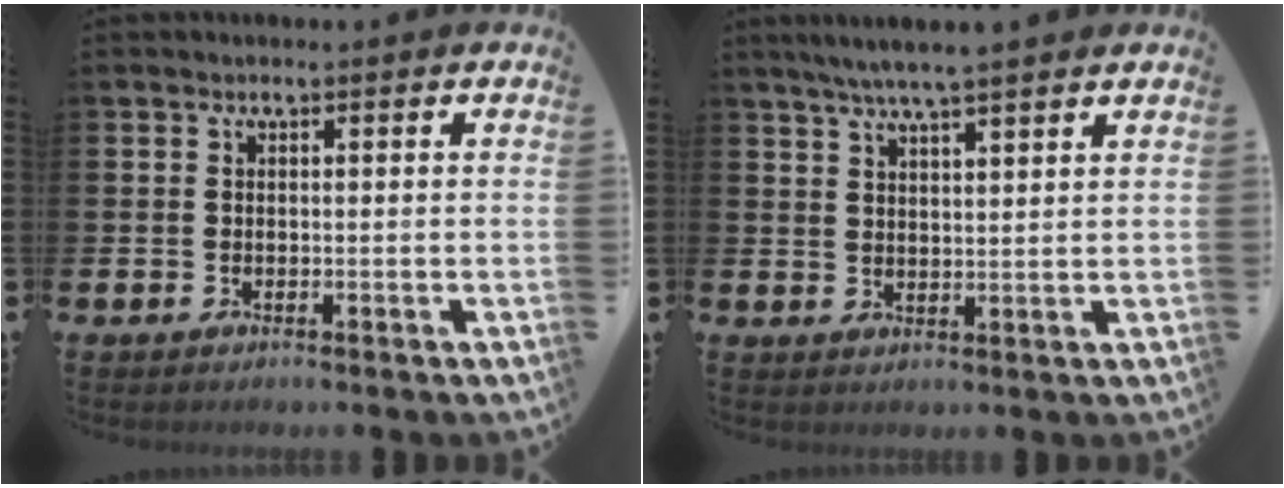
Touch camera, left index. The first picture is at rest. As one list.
[{"total": 5.2, "force": [4.7, -0.1, 2.1], "torque": [-0.052, -0.013, 0.084]}]